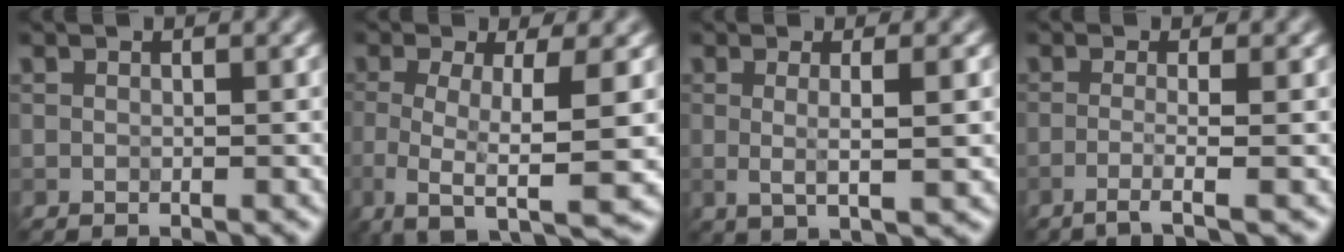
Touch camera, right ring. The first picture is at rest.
{"total": 7.2, "force": [-1.9, 2.0, 6.6], "torque": [-0.101, -0.014, -0.039]}
{"total": 3.6, "force": [0.3, 0.8, 3.5], "torque": [-0.055, -0.005, 0.004]}
{"total": 2.7, "force": [-1.1, 0.6, 2.4], "torque": [-0.030, -0.002, -0.037]}